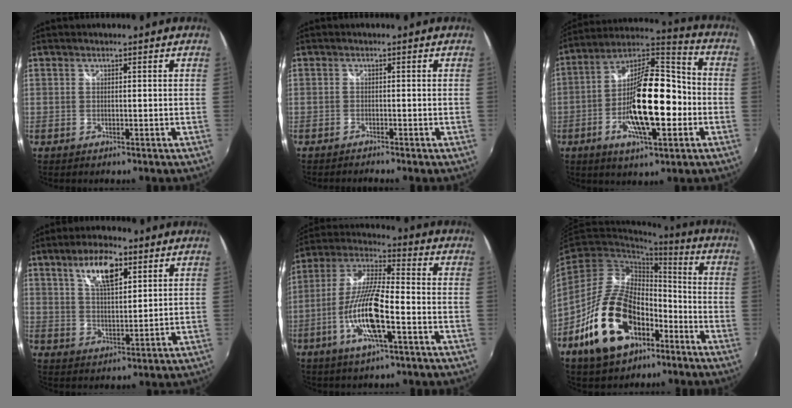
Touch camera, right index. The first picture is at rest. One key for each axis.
{"total": 1.4, "fx": -1.4, "fy": -0.2, "fz": 0.3, "tx": -0.013, "ty": -0.007, "tz": -0.025}
{"total": 19.8, "fx": -4.6, "fy": 6.8, "fz": 18.0, "tx": -0.326, "ty": 0.011, "tz": -0.086}
{"total": 8.8, "fx": 4.6, "fy": 3.2, "fz": 6.8, "tx": -0.121, "ty": 0.011, "tz": 0.084}
{"total": 14.2, "fx": -5.2, "fy": 2.5, "fz": 13.0, "tx": -0.267, "ty": -0.008, "tz": -0.103}
{"total": 18.6, "fx": -9.7, "fy": 10.8, "fz": 11.7, "tx": -0.230, "ty": 0.019, "tz": -0.148}